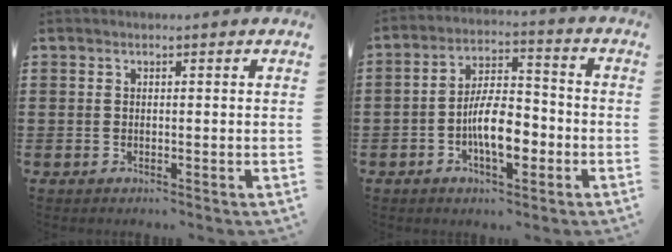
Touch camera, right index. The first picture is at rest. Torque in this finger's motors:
{"motor_torque": [1.51, 0.63, 0.34, 0.21]}